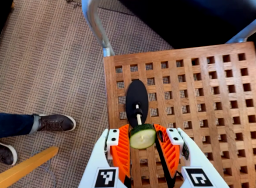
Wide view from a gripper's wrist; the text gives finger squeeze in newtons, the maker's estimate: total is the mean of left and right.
{"total": 8.6, "left": 8.2, "right": 8.9}